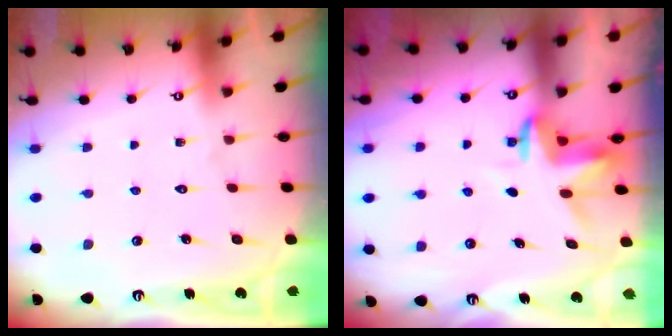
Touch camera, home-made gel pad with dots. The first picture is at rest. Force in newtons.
{"total": 3.6, "press": 3.6, "slide": 0.2}